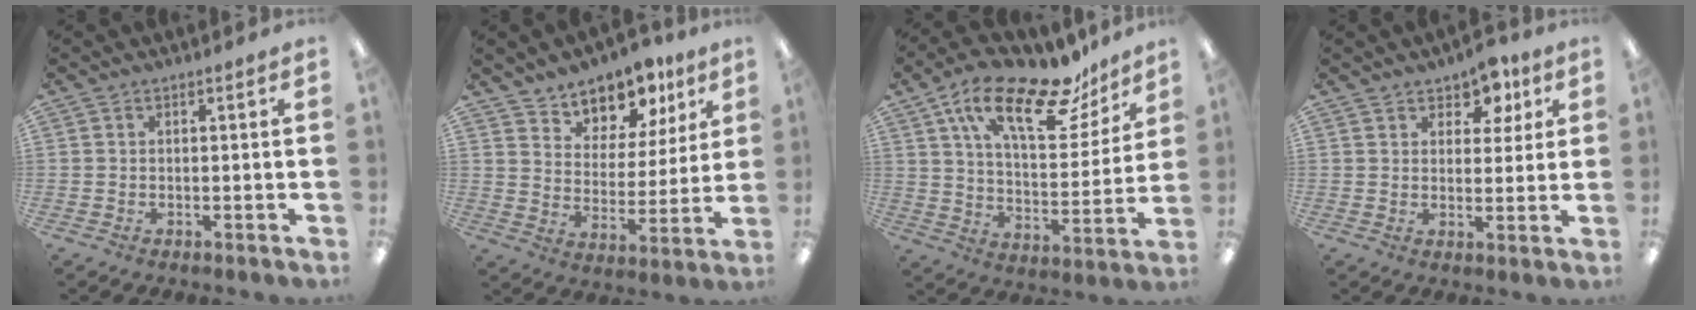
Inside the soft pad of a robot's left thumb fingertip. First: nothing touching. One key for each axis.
{"total": 10.0, "fx": 8.4, "fy": 5.3, "fz": 1.4, "tx": -0.026, "ty": -0.074, "tz": 0.155}
{"total": 21.5, "fx": 14.1, "fy": 8.5, "fz": 13.9, "tx": -0.225, "ty": -0.077, "tz": 0.236}
{"total": 7.1, "fx": 4.7, "fy": 4.4, "fz": 2.9, "tx": -0.030, "ty": -0.021, "tz": 0.079}